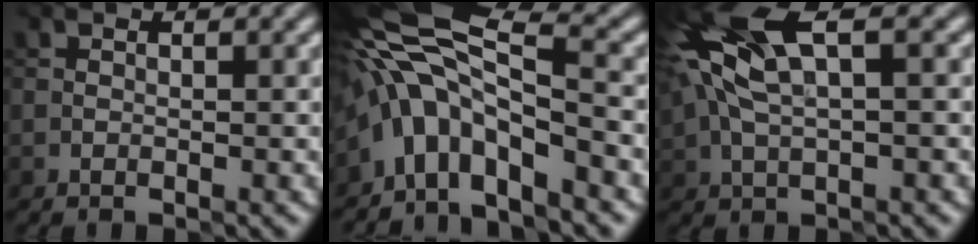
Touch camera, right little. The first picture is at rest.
{"total": 8.0, "force": [-2.7, 3.2, 6.8], "torque": [-0.107, 0.019, -0.055]}
{"total": 9.7, "force": [3.3, 4.5, 8.0], "torque": [-0.201, 0.015, 0.065]}